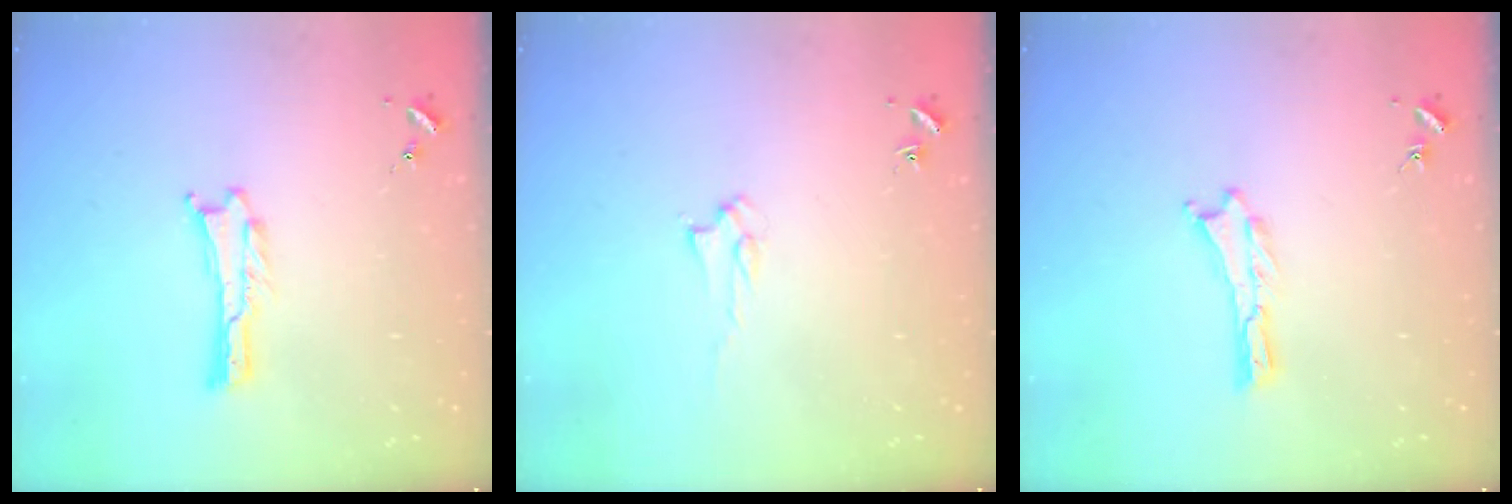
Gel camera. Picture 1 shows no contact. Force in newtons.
{"total": 1.6, "press": 1.6, "slide": 0.2}
{"total": 0.0}